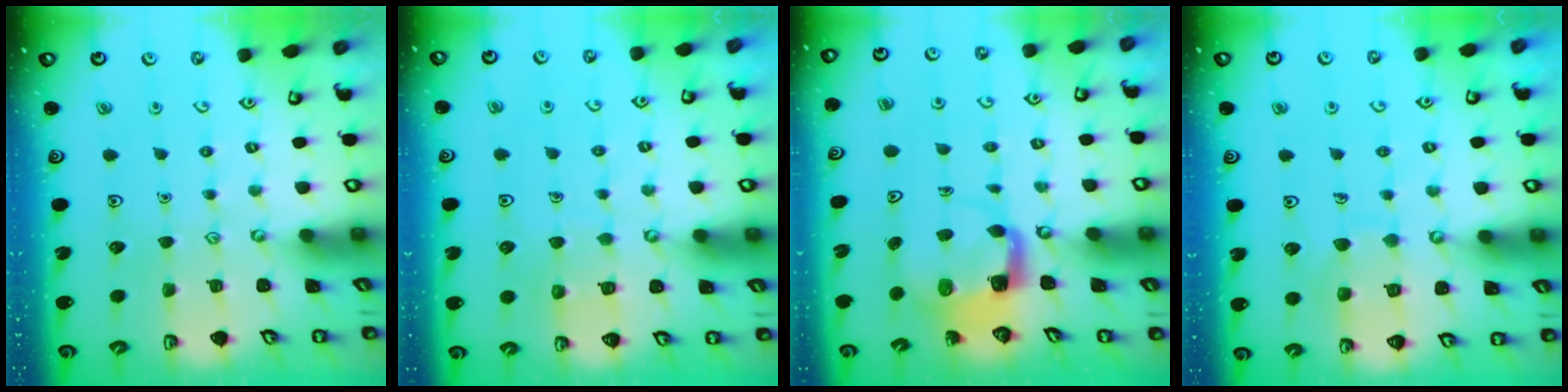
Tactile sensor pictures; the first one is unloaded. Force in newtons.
{"total": 6.3, "press": 6.3, "slide": 0.4}
{"total": 4.0, "press": 4.0, "slide": 0.4}
{"total": 7.5, "press": 7.5, "slide": 0.7}